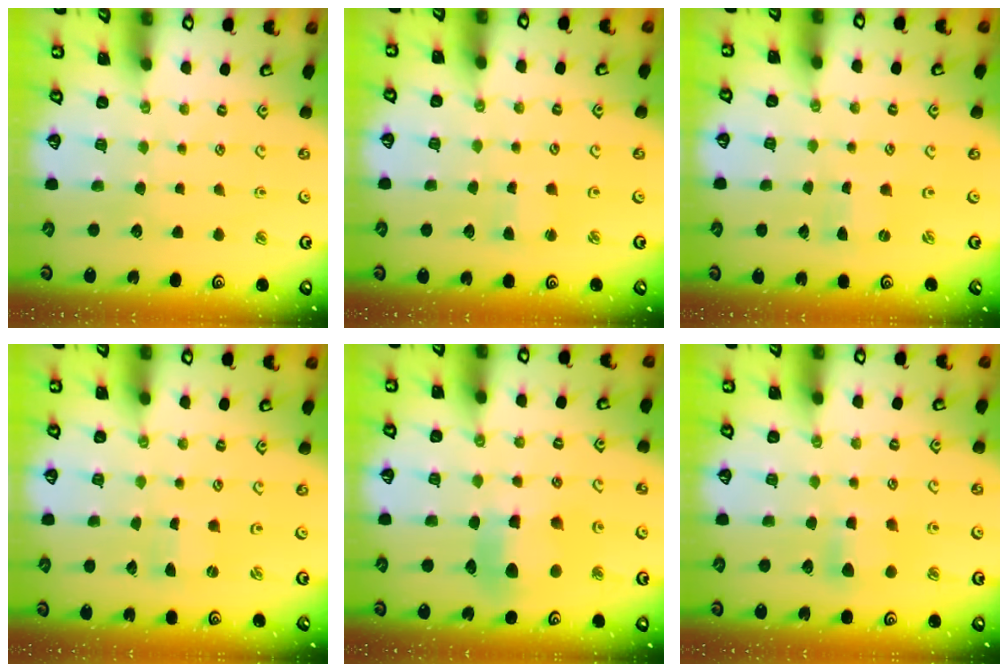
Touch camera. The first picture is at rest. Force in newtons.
{"total": 2.5, "press": 2.5, "slide": 0.4}
{"total": 0.0}
{"total": 0.0}
{"total": 8.9, "press": 8.8, "slide": 1.3}
{"total": 6.3, "press": 6.2, "slide": 1.1}